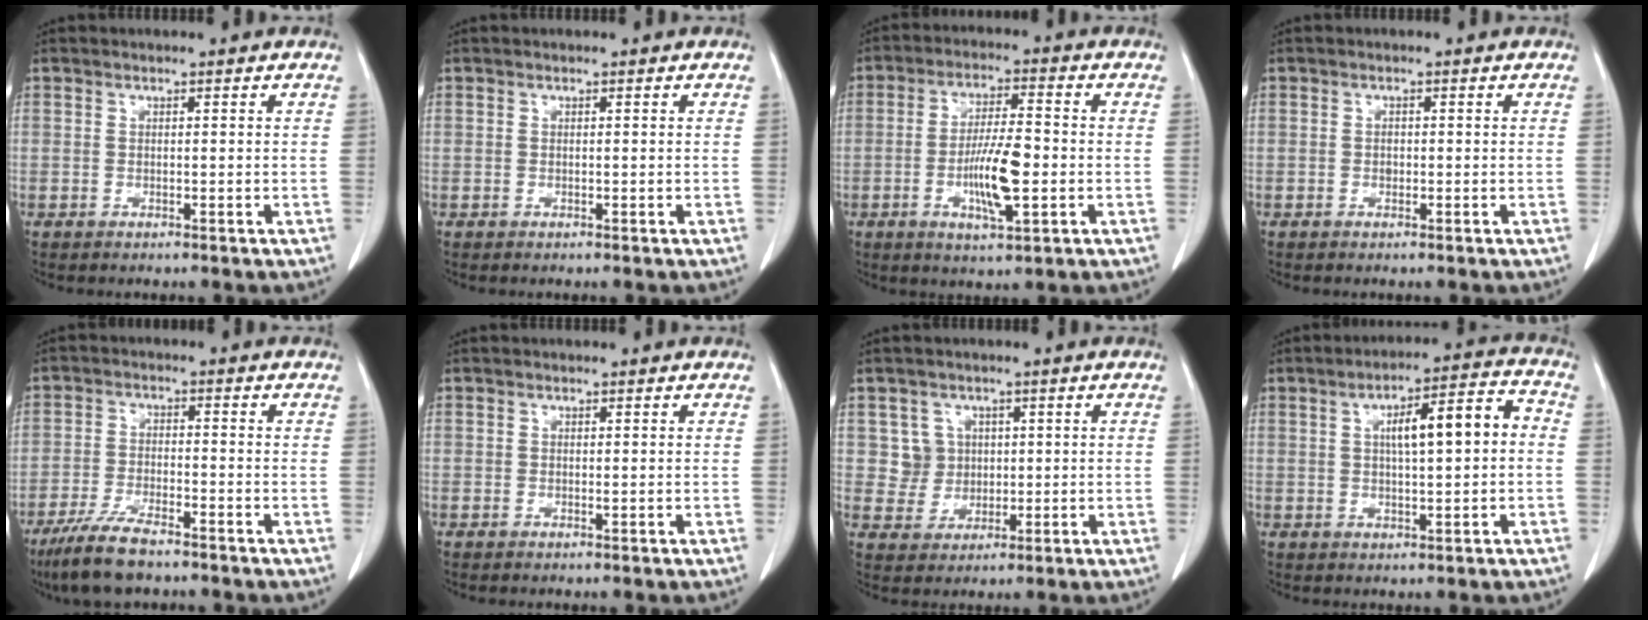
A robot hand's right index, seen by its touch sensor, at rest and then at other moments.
{"total": 0.0}
{"total": 9.0, "force": [-1.9, 1.8, 8.6], "torque": [-0.158, -0.001, -0.032]}
{"total": 0.7, "force": [-0.1, 0.6, 0.4], "torque": [-0.005, 0.004, 0.000]}
{"total": 7.7, "force": [-5.8, 1.7, 4.8], "torque": [-0.094, -0.015, -0.106]}
{"total": 0.0}
{"total": 4.5, "force": [1.3, 4.3, 0.2], "torque": [0.005, 0.013, 0.030]}
{"total": 9.2, "force": [1.0, 2.0, 8.9], "torque": [-0.135, 0.032, 0.017]}